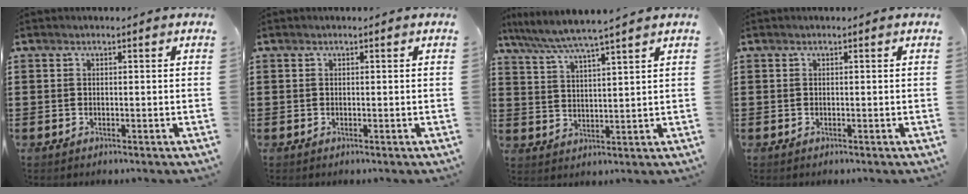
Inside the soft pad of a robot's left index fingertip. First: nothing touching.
{"total": 0.0}
{"total": 5.2, "force": [4.6, -0.8, 2.4], "torque": [-0.062, -0.027, 0.077]}
{"total": 0.0}